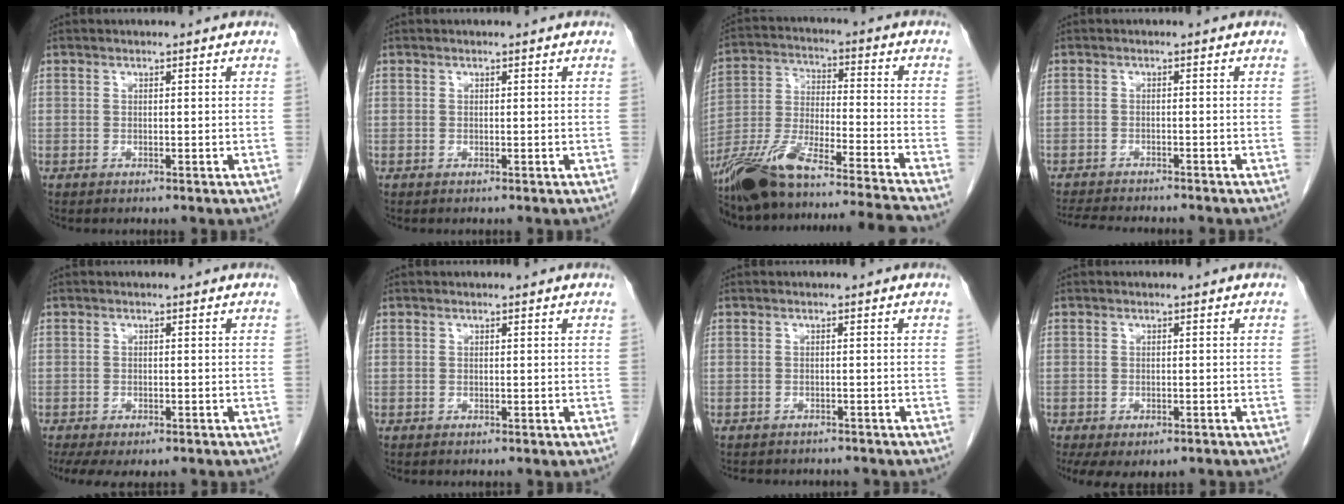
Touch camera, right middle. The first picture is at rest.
{"total": 0.0}
{"total": 21.4, "force": [-18.2, -0.9, 11.4], "torque": [-0.210, -0.023, -0.315]}
{"total": 9.0, "force": [-8.2, 1.2, 3.4], "torque": [-0.055, -0.015, -0.118]}
{"total": 7.8, "force": [-5.9, 3.1, 4.1], "torque": [-0.070, -0.009, -0.084]}
{"total": 0.0}
{"total": 6.6, "force": [-6.0, 2.2, 1.8], "torque": [-0.029, 0.000, -0.071]}
{"total": 7.7, "force": [-5.3, 3.9, 4.0], "torque": [-0.070, -0.007, -0.070]}